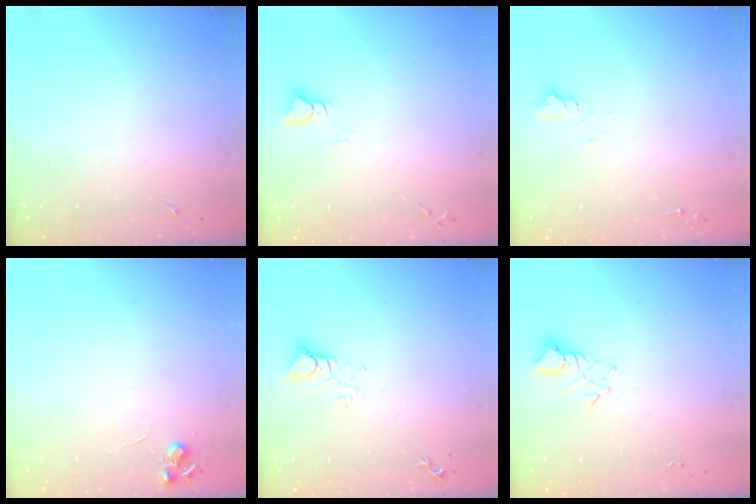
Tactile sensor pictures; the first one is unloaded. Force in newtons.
{"total": 2.9, "press": 2.9, "slide": 0.2}
{"total": 4.8, "press": 4.8, "slide": 0.6}
{"total": 5.8, "press": 5.8, "slide": 0.8}
{"total": 5.7, "press": 5.7, "slide": 0.3}
{"total": 3.8, "press": 3.8, "slide": 0.2}